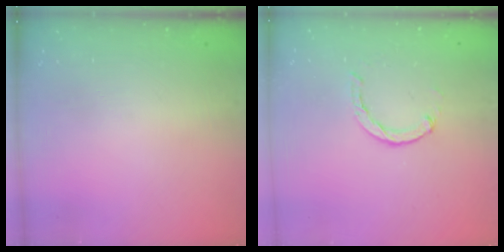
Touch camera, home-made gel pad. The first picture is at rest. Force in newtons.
{"total": 2.7, "press": 2.7, "slide": 0.5}